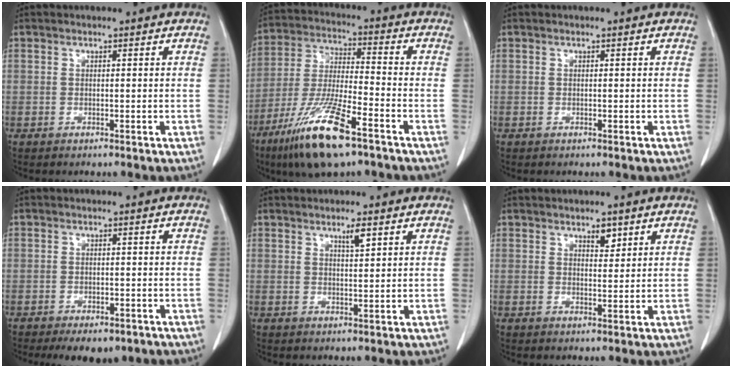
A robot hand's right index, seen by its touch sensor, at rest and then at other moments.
{"total": 15.0, "force": [-9.1, 2.0, 11.8], "torque": [-0.246, -0.036, -0.168]}
{"total": 0.0}
{"total": 6.6, "force": [-4.8, 3.3, 3.1], "torque": [-0.031, 0.000, -0.061]}
{"total": 2.1, "force": [1.3, 0.2, 1.6], "torque": [-0.032, -0.003, 0.025]}
{"total": 2.3, "force": [1.5, 0.9, 1.4], "torque": [-0.021, -0.005, 0.026]}